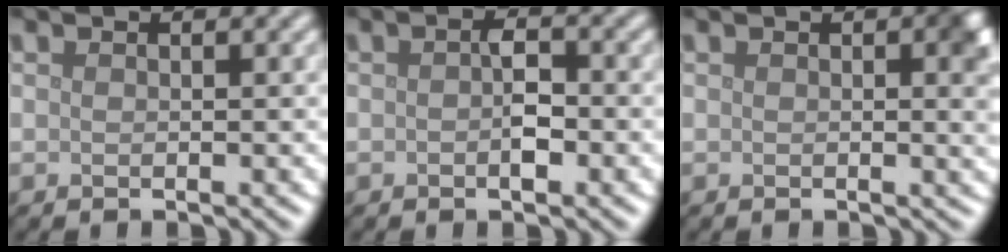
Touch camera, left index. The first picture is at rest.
{"total": 2.0, "force": [-0.4, 0.8, 1.8], "torque": [-0.031, 0.002, -0.009]}
{"total": 3.1, "force": [0.5, 0.8, 3.0], "torque": [-0.033, 0.001, 0.005]}